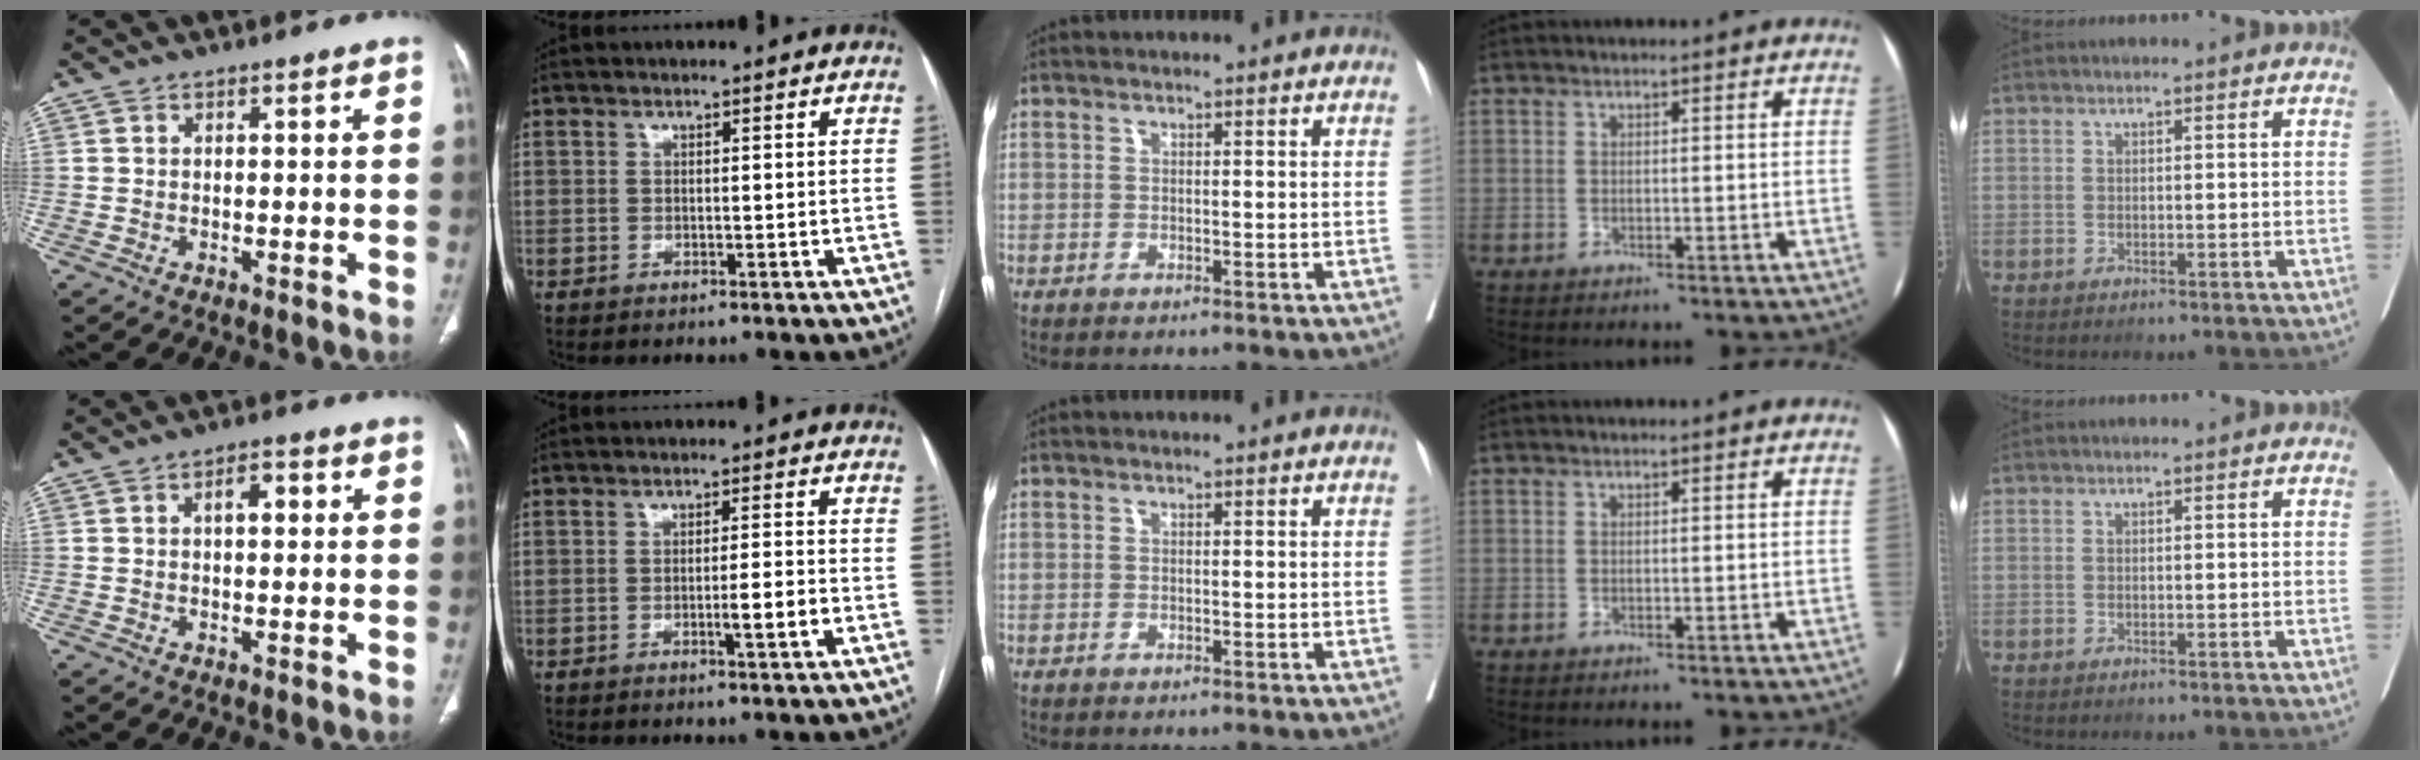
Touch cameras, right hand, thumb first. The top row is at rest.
{"thumb": {"total": 3.9, "force": [0.9, 1.9, 3.2], "torque": [-0.043, 0.008, 0.011]}, "index": {"total": 3.6, "force": [-1.2, 0.0, 3.4], "torque": [-0.051, -0.003, -0.018]}}